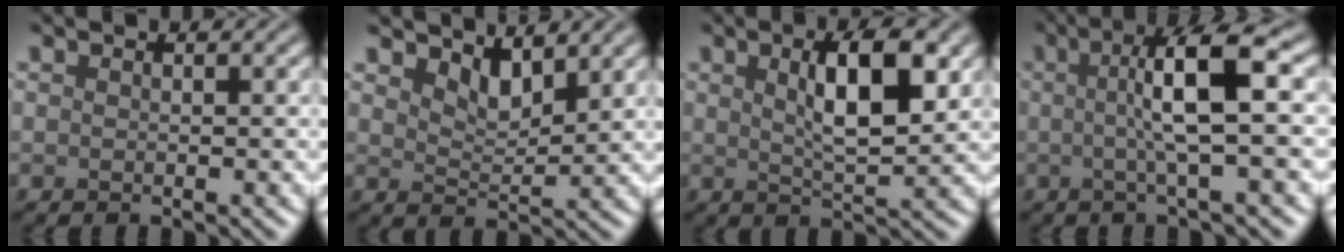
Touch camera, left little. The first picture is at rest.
{"total": 2.7, "force": [2.3, 0.8, 1.2], "torque": [-0.032, -0.011, 0.035]}
{"total": 6.1, "force": [1.6, 2.0, 5.5], "torque": [-0.091, 0.003, 0.024]}
{"total": 6.5, "force": [0.4, 1.0, 6.4], "torque": [-0.106, 0.013, -0.001]}